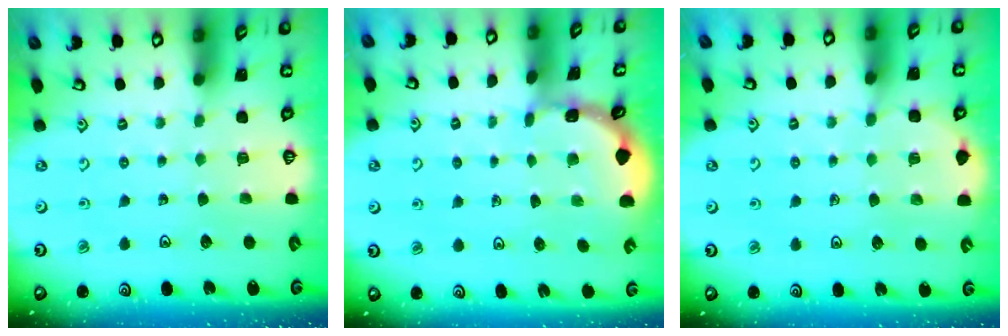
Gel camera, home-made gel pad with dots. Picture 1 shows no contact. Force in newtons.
{"total": 1.3, "press": 1.3, "slide": 0.1}
{"total": 5.2, "press": 4.7, "slide": 2.1}